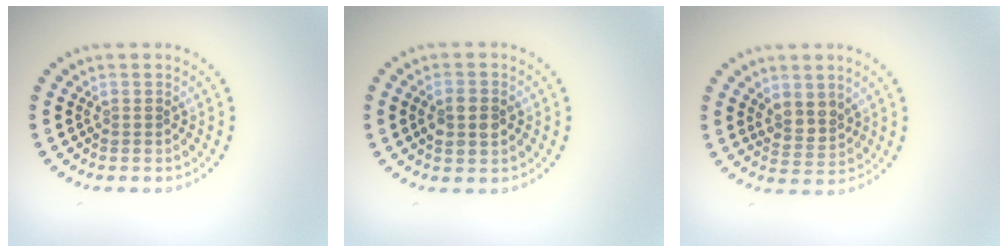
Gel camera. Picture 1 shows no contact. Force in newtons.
{"total": 2.2, "press": 2.2, "slide": 0.1}
{"total": 2.1, "press": 1.8, "slide": 1.1}